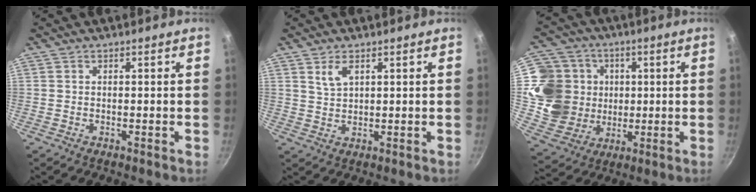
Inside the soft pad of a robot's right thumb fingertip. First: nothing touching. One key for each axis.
{"total": 3.2, "fx": 1.8, "fy": 1.5, "fz": 2.2, "tx": -0.040, "ty": -0.008, "tz": 0.040}
{"total": 17.8, "fx": 1.1, "fy": 15.7, "fz": 8.3, "tx": -0.142, "ty": 0.017, "tz": 0.033}